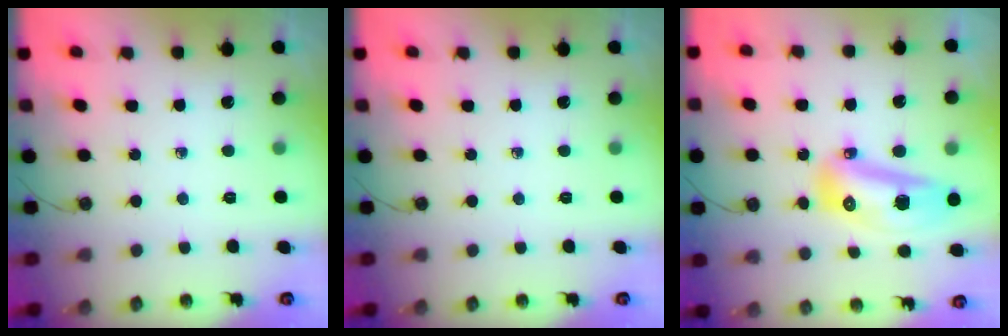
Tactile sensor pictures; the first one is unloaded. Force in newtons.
{"total": 0.0}
{"total": 14.0, "press": 13.9, "slide": 1.8}